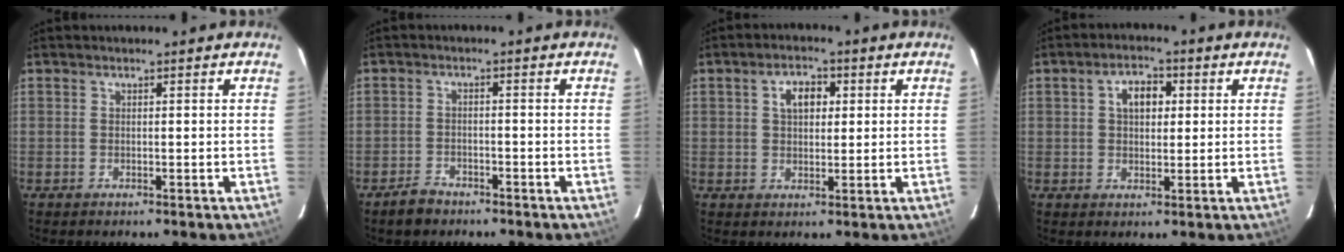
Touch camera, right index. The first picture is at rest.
{"total": 3.8, "force": [-3.0, 2.0, 1.0], "torque": [-0.030, 0.007, -0.049]}
{"total": 4.9, "force": [1.5, 3.1, 3.5], "torque": [-0.058, 0.016, 0.026]}
{"total": 5.2, "force": [1.4, 3.3, 3.8], "torque": [-0.062, 0.018, 0.024]}